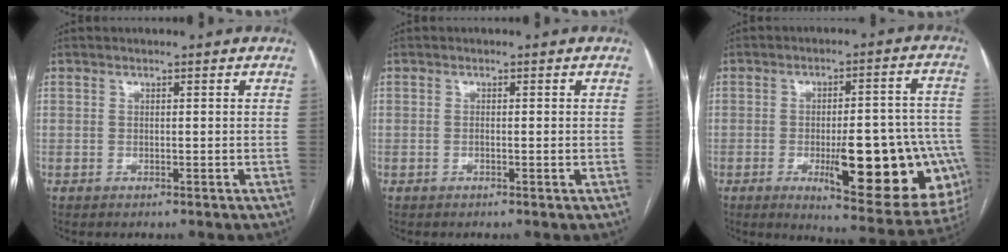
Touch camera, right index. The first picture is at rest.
{"total": 0.8, "force": [-0.2, 0.2, 0.8], "torque": [-0.011, 0.001, -0.003]}
{"total": 21.7, "force": [-6.6, 5.7, 19.9], "torque": [-0.166, 0.015, -0.068]}